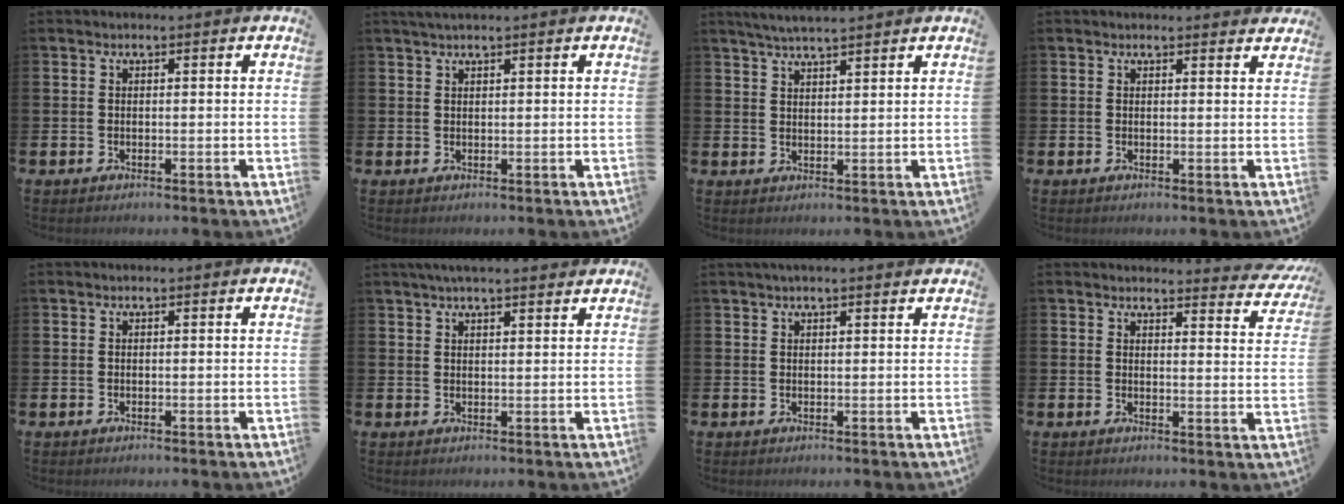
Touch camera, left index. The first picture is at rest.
{"total": 1.3, "force": [1.1, 0.0, 0.7], "torque": [-0.016, 0.004, 0.020]}
{"total": 3.8, "force": [3.6, 0.0, 1.2], "torque": [-0.027, -0.009, 0.065]}
{"total": 1.0, "force": [1.0, 0.2, 0.1], "torque": [0.011, -0.005, 0.016]}
{"total": 0.0}
{"total": 2.4, "force": [2.0, 0.2, 1.3], "torque": [-0.015, -0.004, 0.033]}
{"total": 1.5, "force": [1.3, 0.0, 0.7], "torque": [-0.010, 0.001, 0.022]}
{"total": 3.3, "force": [3.3, 0.3, 0.3], "torque": [0.008, -0.032, 0.052]}